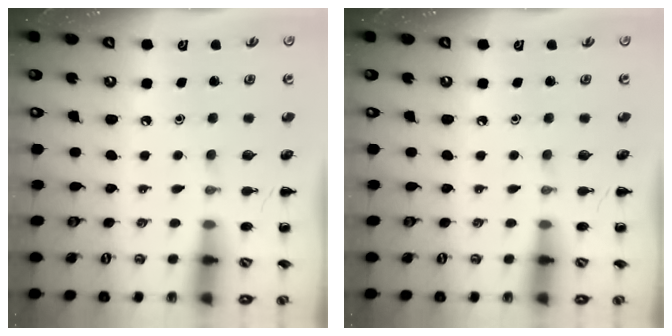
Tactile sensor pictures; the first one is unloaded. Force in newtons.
{"total": 0.0}